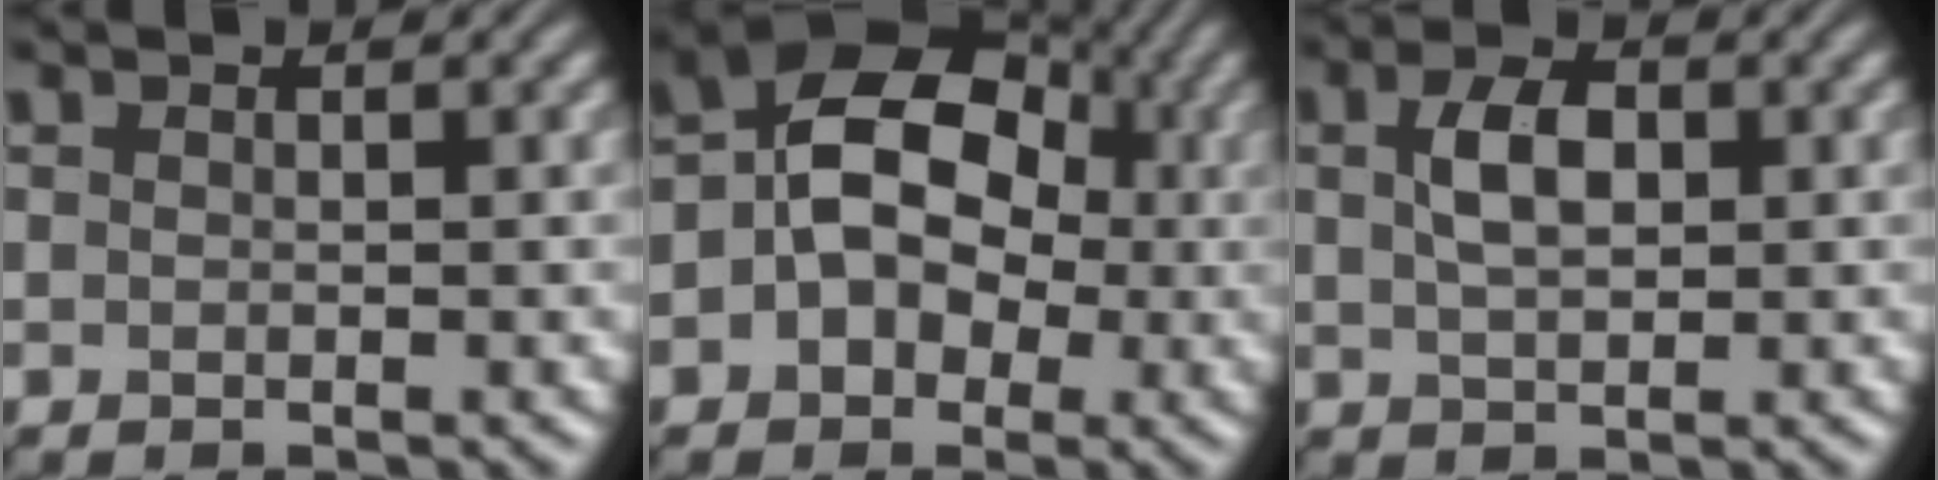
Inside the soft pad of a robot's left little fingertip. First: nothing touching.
{"total": 9.8, "force": [0.3, 7.4, 6.4], "torque": [-0.066, 0.037, -0.032]}
{"total": 3.6, "force": [0.8, 2.0, 2.8], "torque": [-0.058, 0.005, 0.014]}